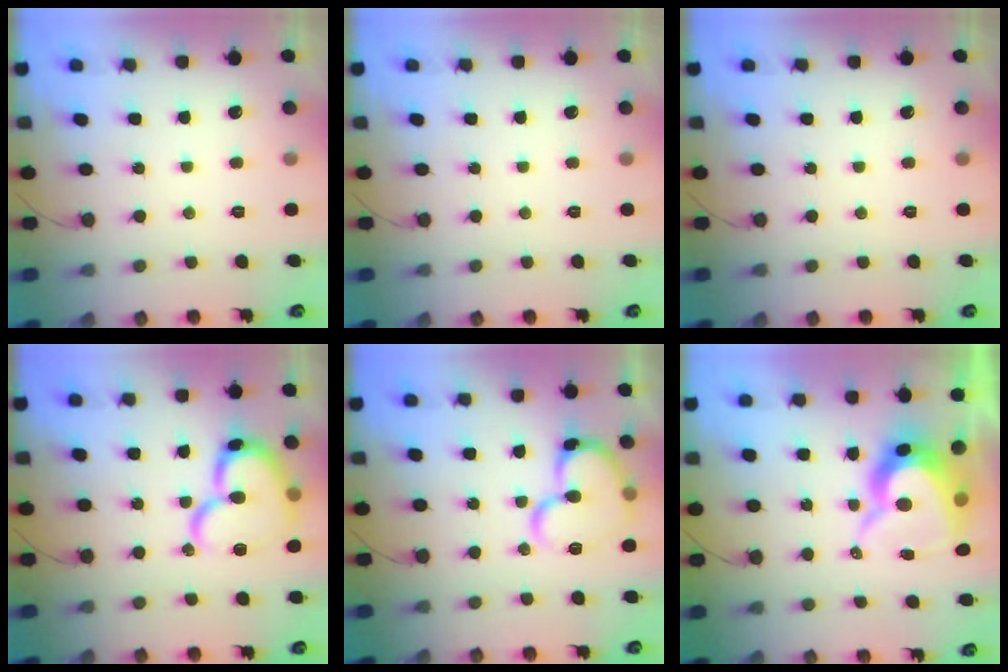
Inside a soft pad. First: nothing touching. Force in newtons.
{"total": 0.0}
{"total": 0.0}
{"total": 18.1, "press": 18.0, "slide": 1.8}
{"total": 17.3, "press": 17.2, "slide": 1.6}
{"total": 12.4, "press": 12.4, "slide": 0.9}